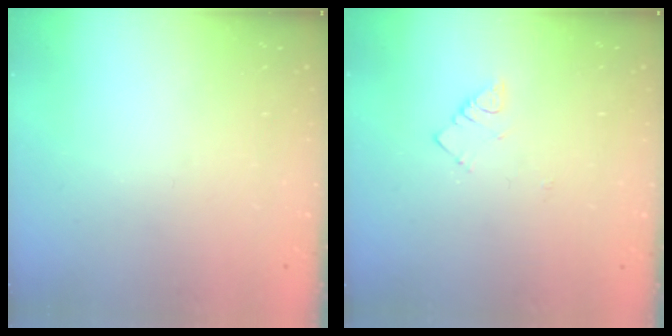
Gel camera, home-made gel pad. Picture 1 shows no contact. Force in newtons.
{"total": 3.2, "press": 3.1, "slide": 0.5}